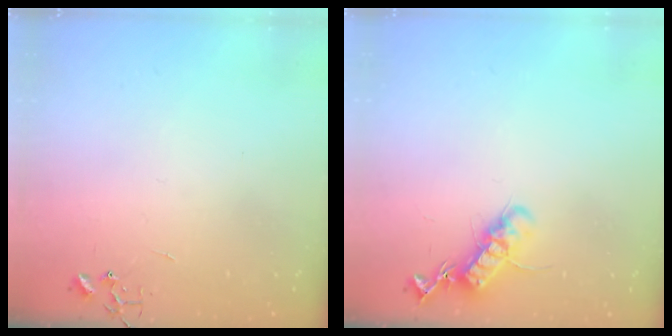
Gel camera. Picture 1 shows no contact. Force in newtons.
{"total": 12.9, "press": 12.9, "slide": 0.3}